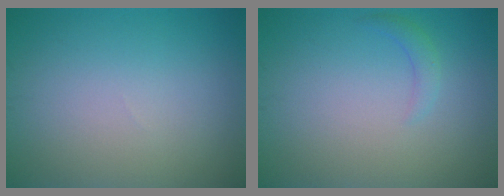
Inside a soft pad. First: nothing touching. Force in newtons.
{"total": 1.3, "press": 1.3, "slide": 0.1}